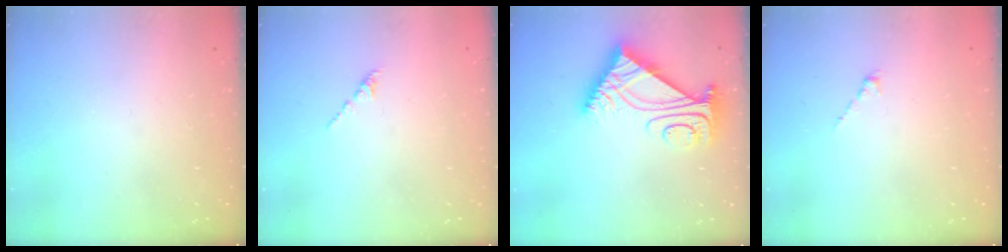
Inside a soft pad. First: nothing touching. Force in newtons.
{"total": 1.6, "press": 1.5, "slide": 0.6}
{"total": 9.3, "press": 9.3, "slide": 1.0}
{"total": 0.0}